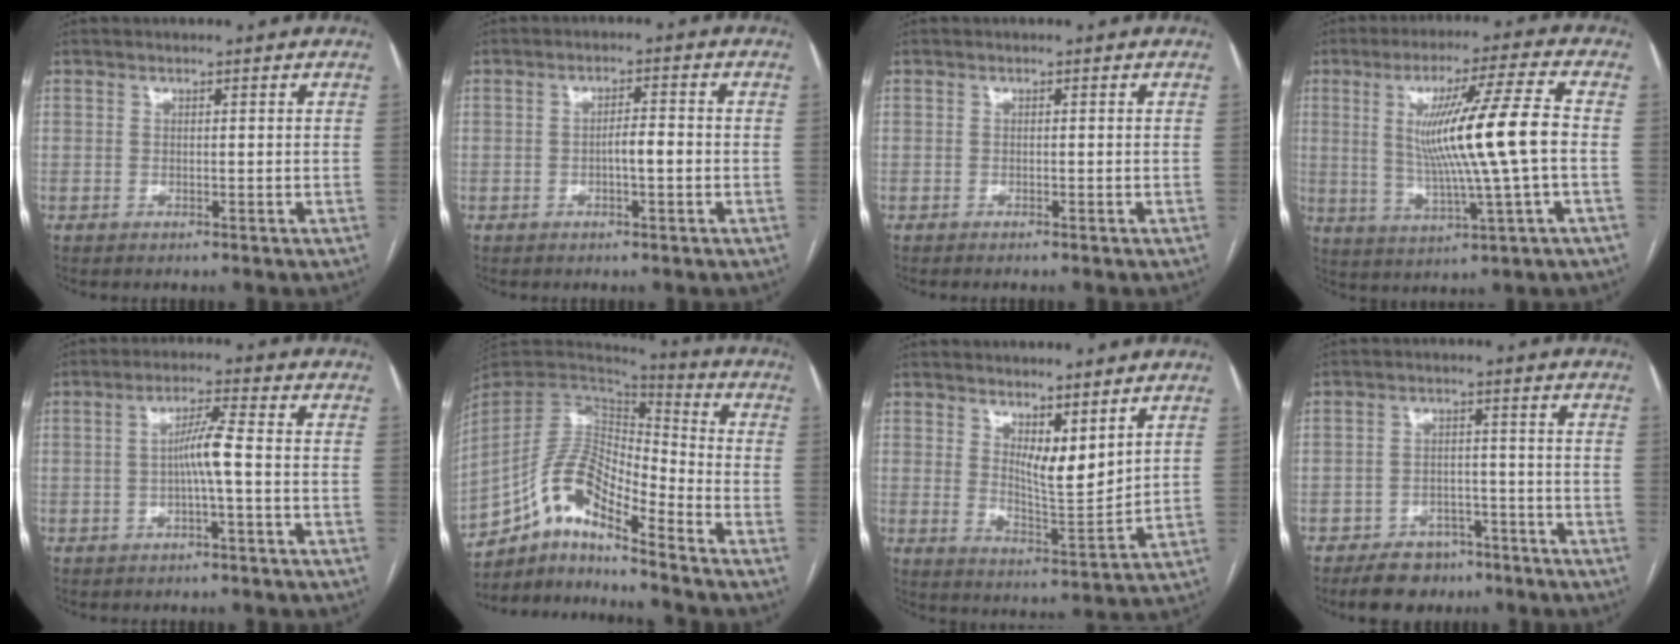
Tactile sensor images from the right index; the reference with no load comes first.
{"total": 3.0, "force": [-0.7, 0.5, 2.8], "torque": [-0.044, 0.004, -0.013]}
{"total": 0.8, "force": [-0.7, -0.2, 0.4], "torque": [-0.006, 0.000, -0.010]}
{"total": 13.8, "force": [0.6, -0.9, 13.8], "torque": [-0.243, 0.000, 0.012]}
{"total": 4.6, "force": [-0.7, -0.3, 4.6], "torque": [-0.083, 0.011, -0.013]}
{"total": 13.7, "force": [-8.9, 3.7, 9.8], "torque": [-0.190, 0.029, -0.162]}
{"total": 6.5, "force": [3.9, 1.7, 4.9], "torque": [-0.091, -0.020, 0.078]}
{"total": 7.4, "force": [-5.6, 4.3, 2.2], "torque": [-0.033, 0.006, -0.084]}